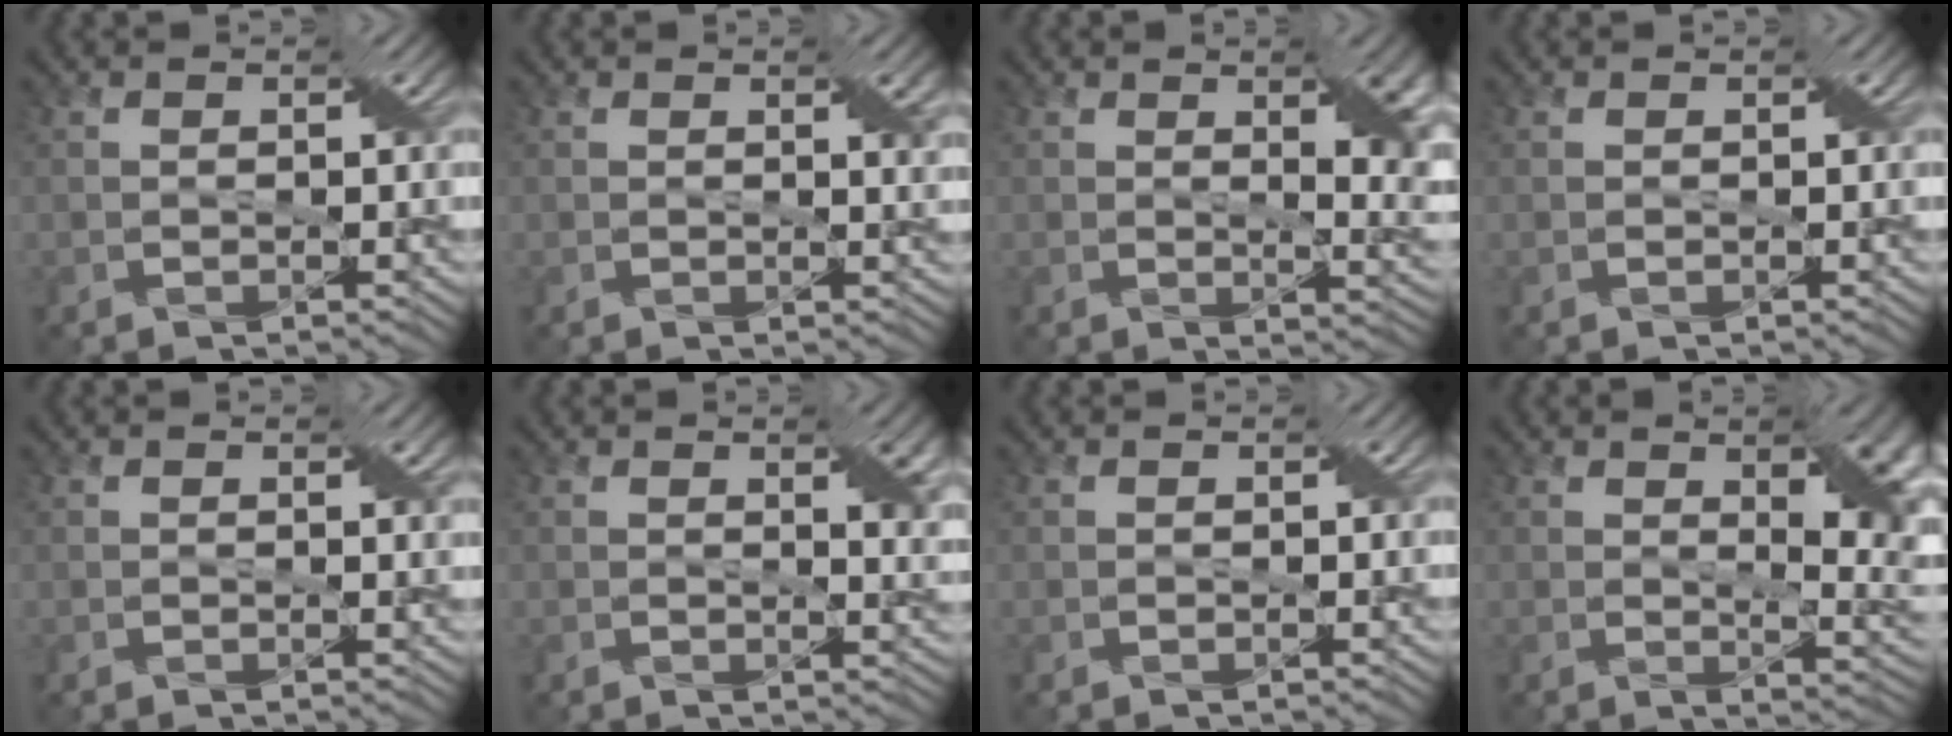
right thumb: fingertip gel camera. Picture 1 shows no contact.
{"total": 1.6, "force": [0.8, 0.3, 1.3], "torque": [-0.019, -0.002, 0.015]}
{"total": 8.1, "force": [2.4, 3.5, 6.9], "torque": [-0.092, -0.009, 0.047]}
{"total": 0.0}
{"total": 0.6, "force": [0.4, 0.1, 0.5], "torque": [-0.005, -0.002, 0.007]}
{"total": 3.5, "force": [1.4, 1.1, 3.0], "torque": [-0.049, 0.000, 0.025]}
{"total": 0.0}
{"total": 9.9, "force": [2.4, 4.1, 8.7], "torque": [-0.120, -0.006, 0.044]}